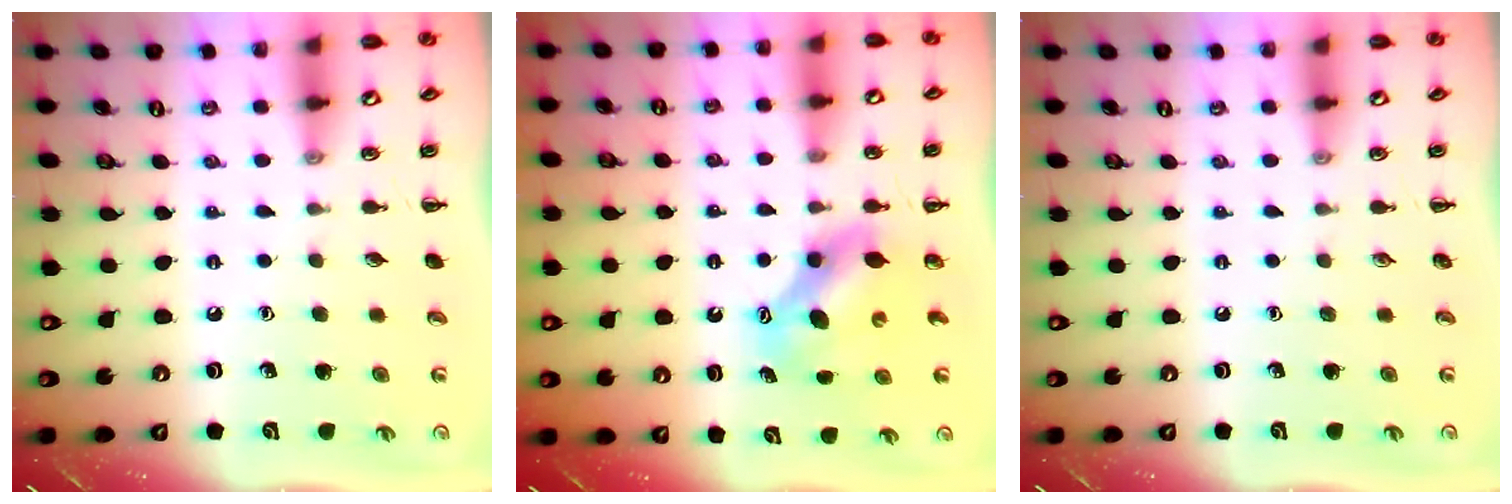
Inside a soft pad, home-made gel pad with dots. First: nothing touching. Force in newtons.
{"total": 7.3, "press": 7.1, "slide": 1.6}
{"total": 0.0}